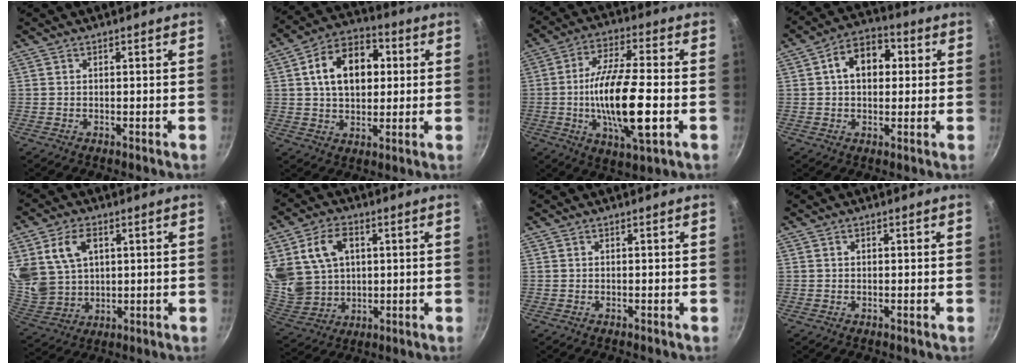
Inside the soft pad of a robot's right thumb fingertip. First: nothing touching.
{"total": 14.6, "force": [2.8, 10.0, 10.3], "torque": [-0.130, 0.018, 0.034]}
{"total": 17.6, "force": [-3.1, 5.3, 16.4], "torque": [-0.300, 0.012, -0.062]}
{"total": 10.1, "force": [1.9, 7.1, 7.0], "torque": [-0.070, 0.021, 0.014]}
{"total": 13.2, "force": [4.5, 9.7, 7.8], "torque": [-0.137, -0.020, 0.104]}
{"total": 15.7, "force": [4.4, 12.0, 9.1], "torque": [-0.168, -0.013, 0.100]}
{"total": 0.0}
{"total": 0.6, "force": [0.2, 0.5, 0.3], "torque": [-0.003, 0.004, 0.003]}